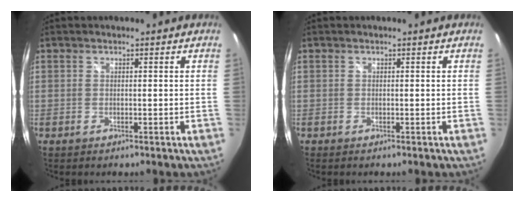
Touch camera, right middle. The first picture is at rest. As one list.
[{"total": 0.0}]